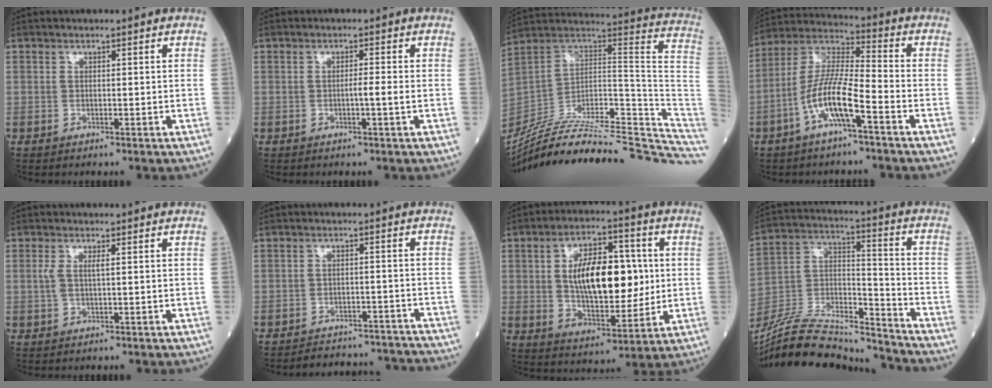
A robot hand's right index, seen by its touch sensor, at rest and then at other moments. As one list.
[{"total": 1.7, "force": [-0.4, -0.4, 1.6], "torque": [-0.025, -0.001, -0.009]}, {"total": 34.3, "force": [-30.8, 3.2, 14.7], "torque": [-0.139, 0.003, -0.438]}, {"total": 10.5, "force": [-4.5, 1.4, 9.4], "torque": [-0.197, 0.008, -0.091]}, {"total": 2.0, "force": [0.4, 0.4, 2.0], "torque": [-0.052, 0.006, 0.008]}, {"total": 13.8, "force": [-13.5, 2.2, 1.8], "torque": [-0.016, 0.017, -0.158]}, {"total": 15.0, "force": [1.8, 6.5, 13.4], "torque": [-0.233, 0.011, 0.034]}, {"total": 22.2, "force": [-20.8, 2.7, 7.3], "torque": [-0.165, 0.010, -0.359]}]